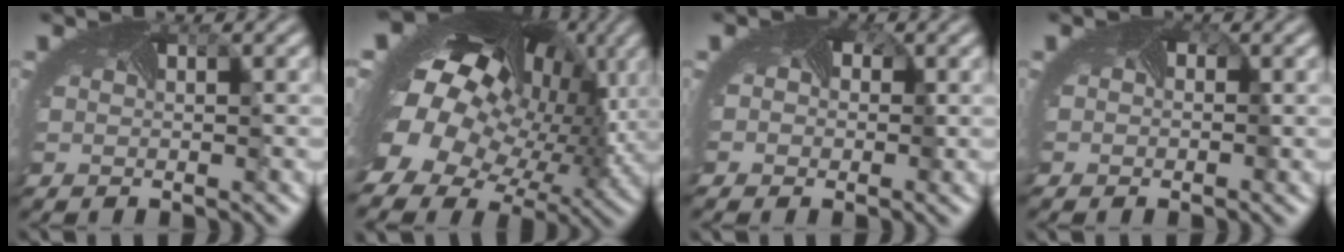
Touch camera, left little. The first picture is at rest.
{"total": 17.7, "force": [1.2, 12.9, 12.2], "torque": [-0.239, -0.013, 0.023]}
{"total": 2.6, "force": [0.6, 2.0, 1.6], "torque": [-0.041, -0.003, 0.016]}
{"total": 0.6, "force": [0.1, 0.3, 0.5], "torque": [-0.022, -0.005, 0.009]}